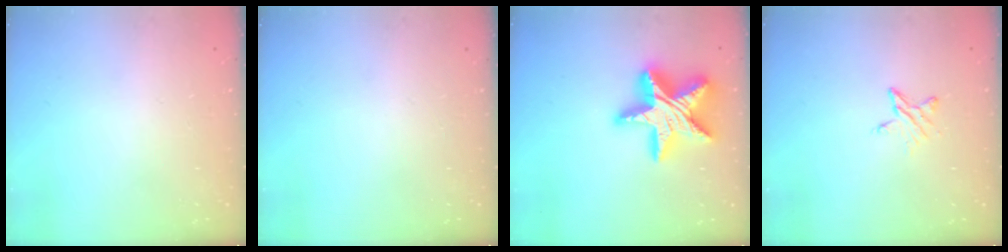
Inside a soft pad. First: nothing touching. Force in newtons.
{"total": 0.0}
{"total": 24.1, "press": 24.0, "slide": 2.3}
{"total": 5.6, "press": 5.6, "slide": 0.5}